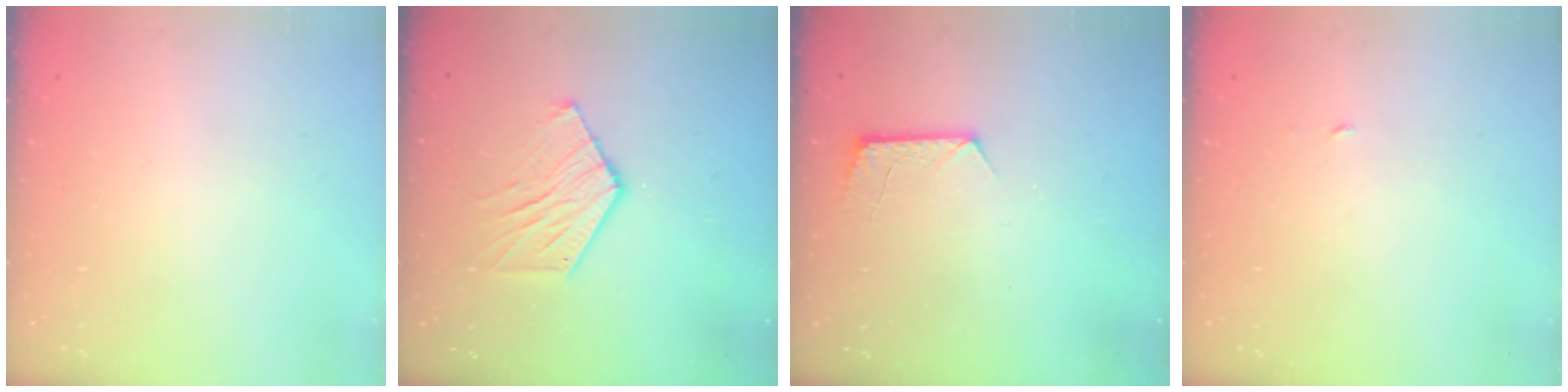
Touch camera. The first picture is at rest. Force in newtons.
{"total": 10.1, "press": 10.1, "slide": 0.9}
{"total": 7.4, "press": 7.4, "slide": 0.6}
{"total": 1.8, "press": 1.8, "slide": 0.1}